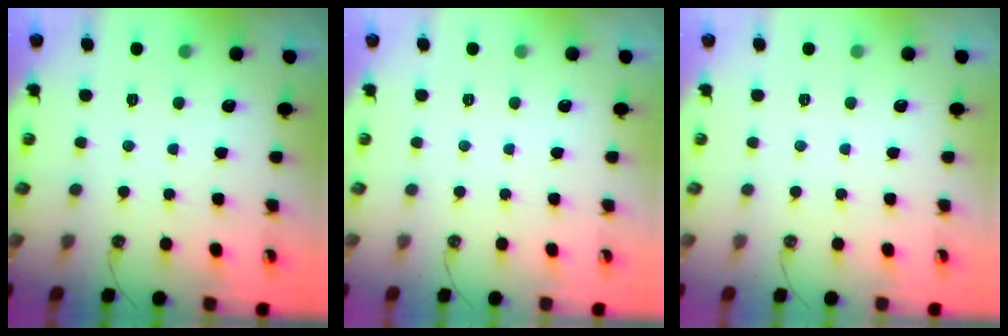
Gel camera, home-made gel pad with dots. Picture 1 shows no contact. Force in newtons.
{"total": 0.0}
{"total": 0.0}